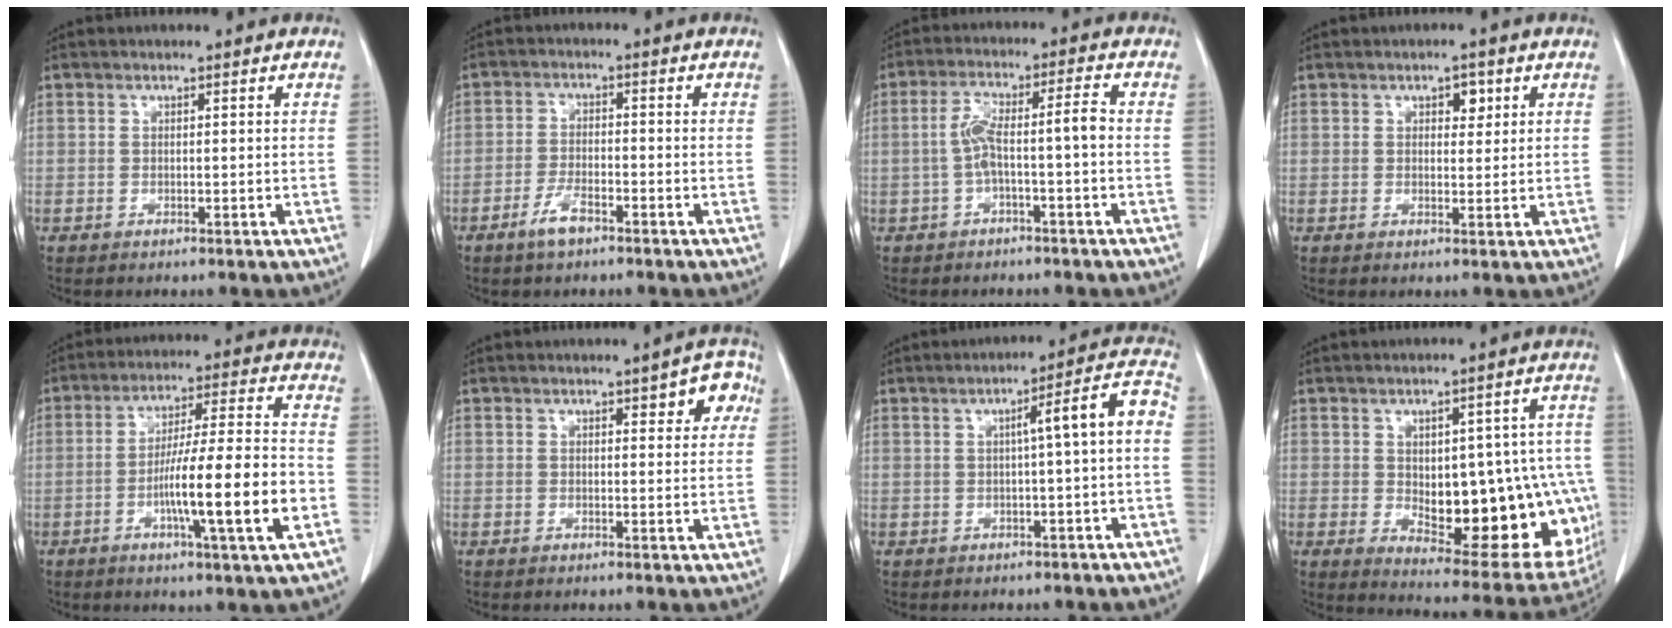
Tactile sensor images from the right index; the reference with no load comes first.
{"total": 4.0, "force": [-2.7, 1.1, 2.7], "torque": [-0.060, -0.001, -0.049]}
{"total": 6.2, "force": [-1.3, 0.5, 6.0], "torque": [-0.118, 0.031, -0.020]}
{"total": 2.4, "force": [1.1, 1.4, 1.6], "torque": [-0.018, 0.003, 0.015]}
{"total": 14.8, "force": [-4.2, 0.0, 14.2], "torque": [-0.239, -0.001, -0.071]}
{"total": 4.4, "force": [1.8, 1.6, 3.7], "torque": [-0.033, 0.010, 0.017]}
{"total": 6.7, "force": [-0.1, 0.0, 6.7], "torque": [-0.090, 0.021, -0.004]}
{"total": 21.4, "force": [-3.1, 9.2, 19.0], "torque": [-0.182, 0.016, -0.009]}